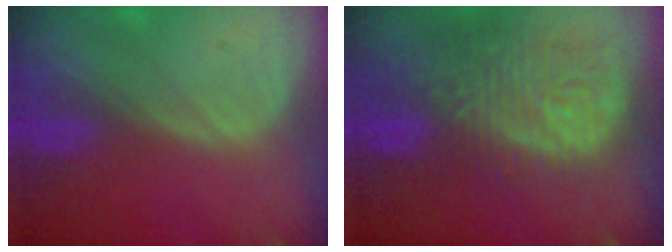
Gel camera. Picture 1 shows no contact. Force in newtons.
{"total": 13.6, "press": 11.4, "slide": 7.4}